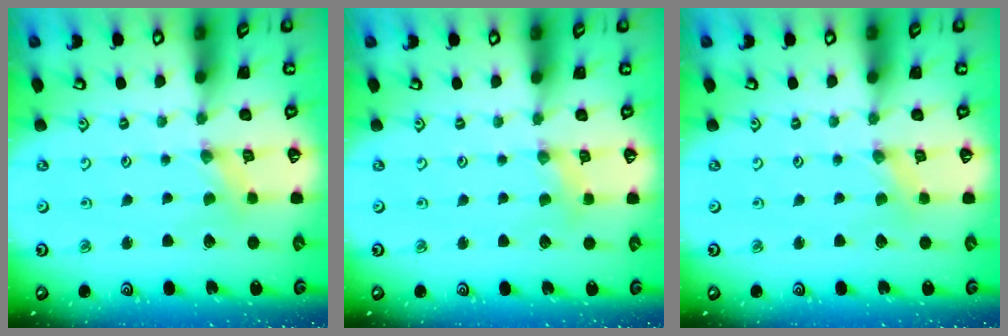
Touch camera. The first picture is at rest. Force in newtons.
{"total": 2.4, "press": 2.3, "slide": 0.3}
{"total": 0.0}